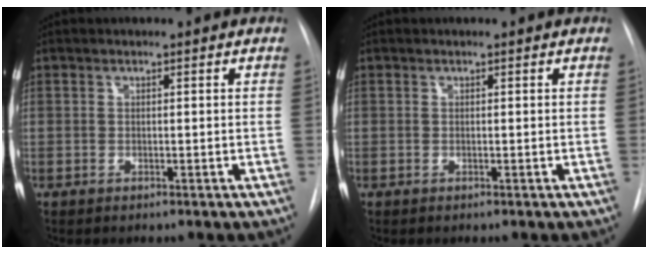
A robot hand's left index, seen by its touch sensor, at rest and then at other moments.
{"total": 0.0}